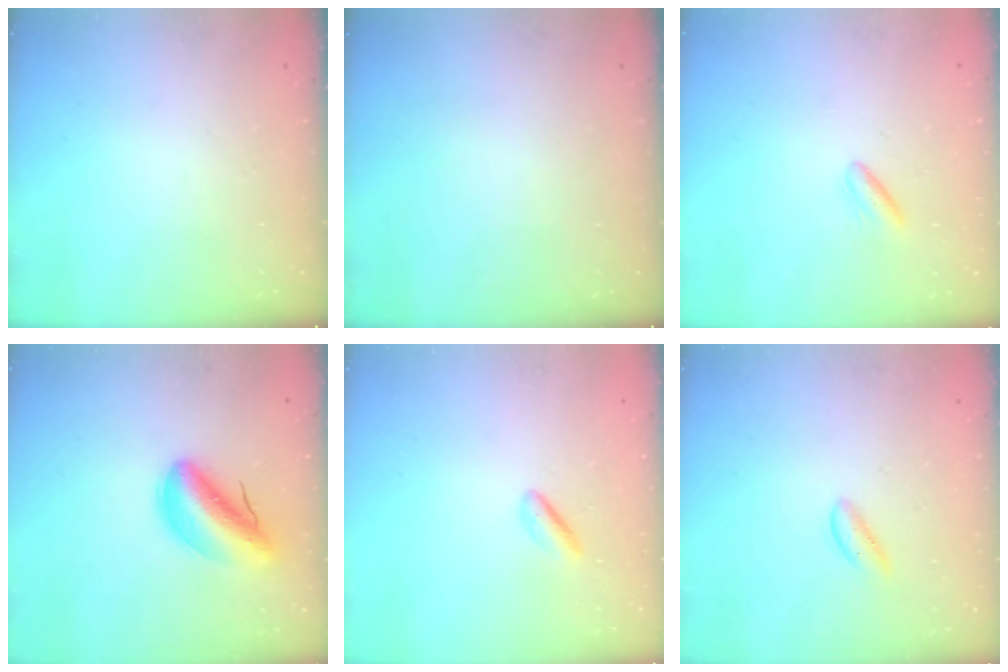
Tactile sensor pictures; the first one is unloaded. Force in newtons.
{"total": 0.0}
{"total": 2.6, "press": 2.4, "slide": 1.0}
{"total": 9.0, "press": 8.4, "slide": 3.0}
{"total": 1.6, "press": 1.3, "slide": 0.8}
{"total": 1.1, "press": 1.0, "slide": 0.3}